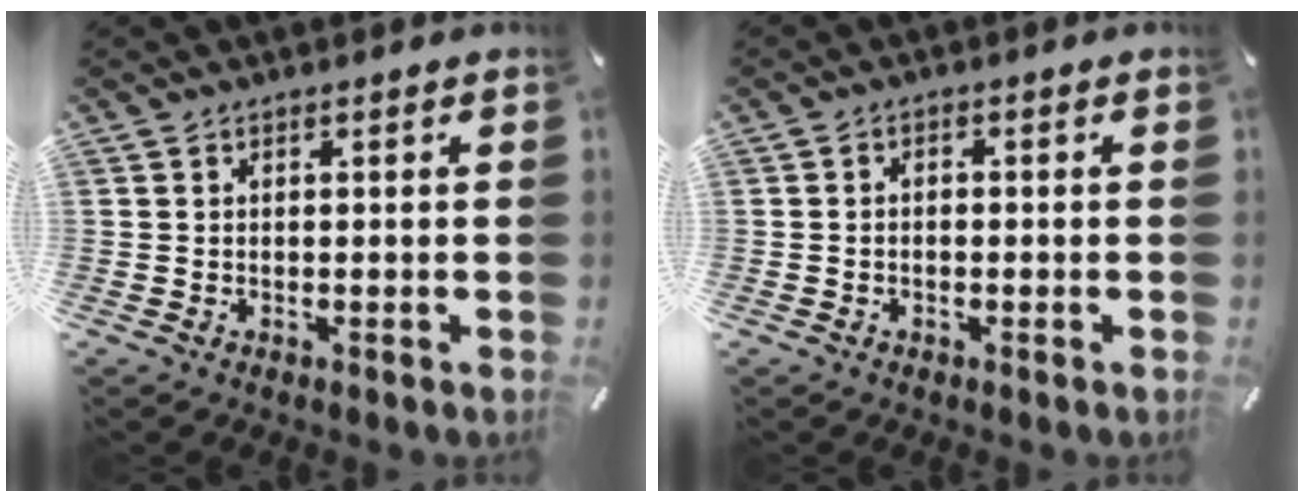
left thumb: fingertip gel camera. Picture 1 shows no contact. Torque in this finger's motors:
{"motor_torque": [-0.33, -0.34, 0.00, -0.02, -0.03]}